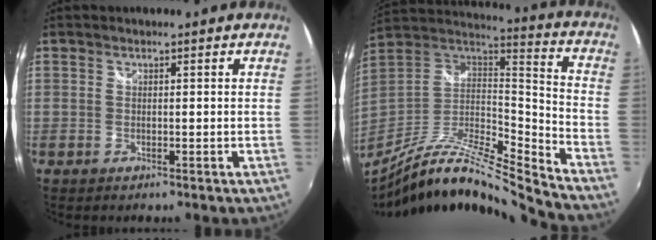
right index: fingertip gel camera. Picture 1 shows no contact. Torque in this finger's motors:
{"motor_torque": [0.60, -0.87, -0.05, 0.01]}